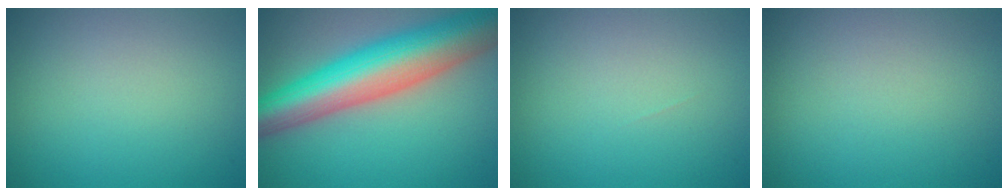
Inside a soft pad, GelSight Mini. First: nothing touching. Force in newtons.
{"total": 11.5, "press": 11.5, "slide": 0.3}
{"total": 0.0}
{"total": 0.0}